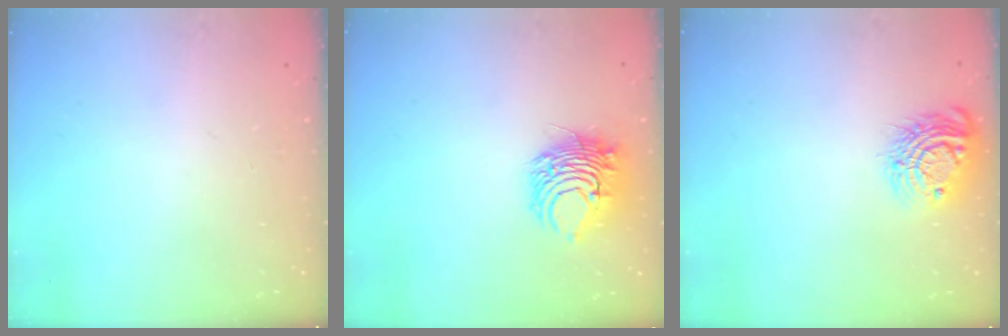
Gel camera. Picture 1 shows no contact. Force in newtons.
{"total": 8.5, "press": 8.4, "slide": 0.8}
{"total": 12.3, "press": 12.3, "slide": 0.7}